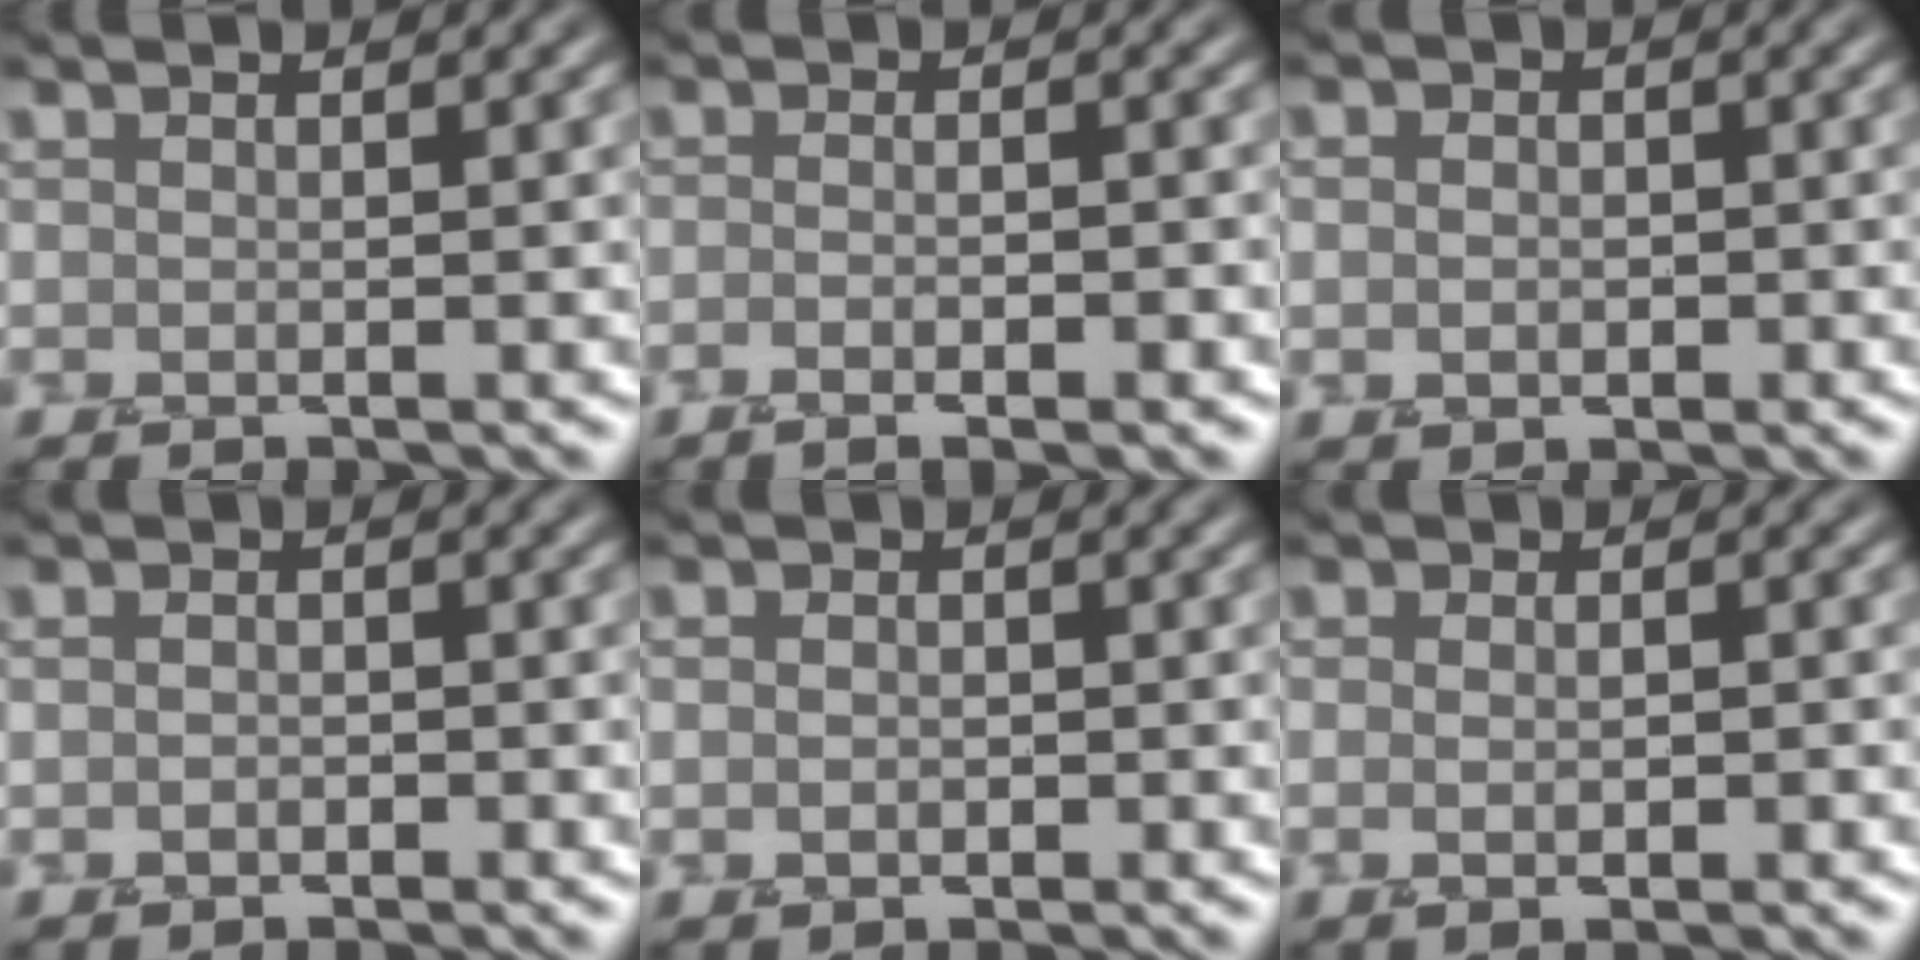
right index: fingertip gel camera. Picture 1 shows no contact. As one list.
[{"total": 4.0, "force": [-1.5, 1.5, 3.4], "torque": [-0.029, 0.003, -0.024]}, {"total": 2.0, "force": [0.0, 1.7, 1.0], "torque": [-0.005, 0.004, -0.005]}, {"total": 1.3, "force": [-0.3, 1.0, 0.8], "torque": [-0.010, 0.004, -0.007]}, {"total": 1.7, "force": [-0.2, 1.4, 0.9], "torque": [-0.004, 0.003, -0.006]}, {"total": 3.7, "force": [-0.3, 2.2, 2.9], "torque": [-0.013, 0.007, -0.010]}]